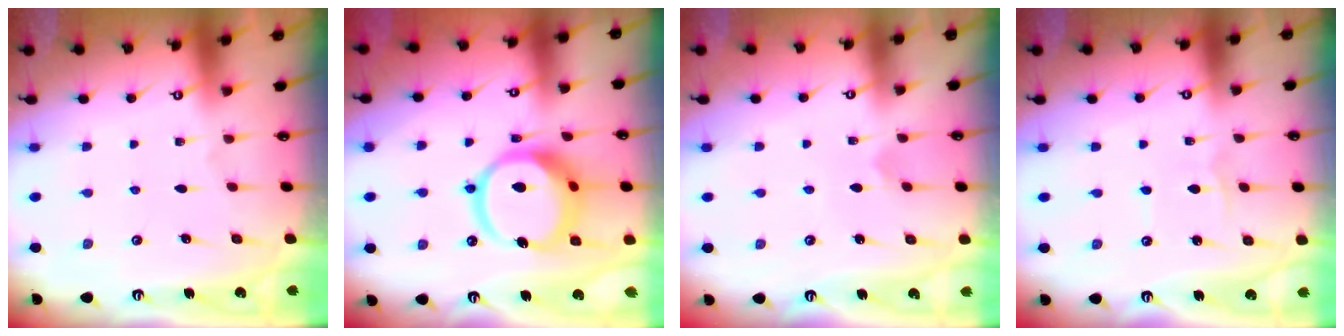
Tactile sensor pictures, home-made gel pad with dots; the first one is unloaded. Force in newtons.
{"total": 15.6, "press": 15.5, "slide": 2.1}
{"total": 2.3, "press": 2.3, "slide": 0.2}
{"total": 2.1, "press": 2.1, "slide": 0.2}